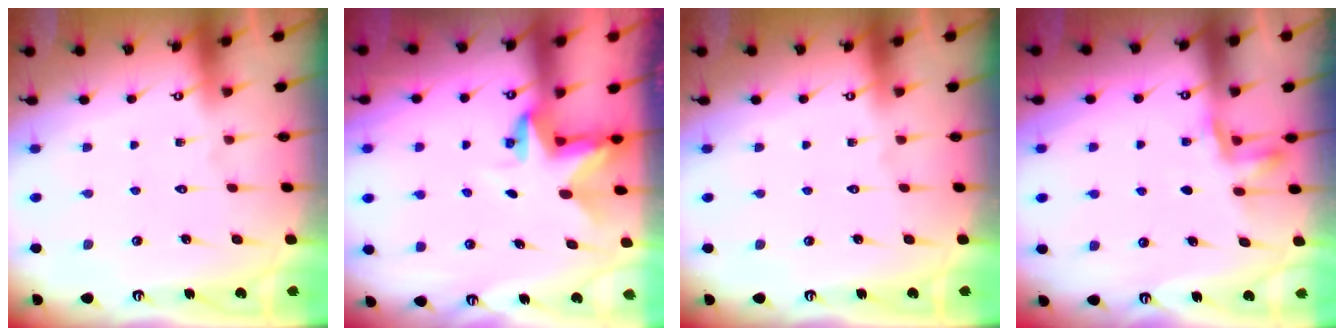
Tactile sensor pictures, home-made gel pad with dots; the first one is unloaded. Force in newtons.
{"total": 2.9, "press": 2.9, "slide": 0.2}
{"total": 0.0}
{"total": 3.4, "press": 3.4, "slide": 0.6}